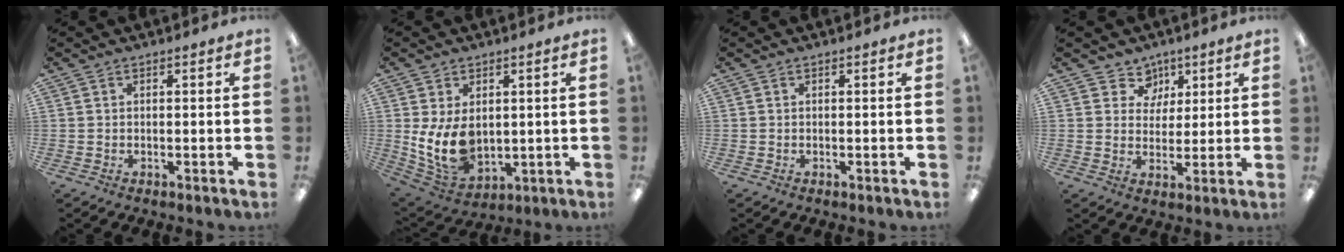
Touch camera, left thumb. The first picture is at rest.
{"total": 11.5, "force": [0.8, 8.1, 8.1], "torque": [-0.171, -0.010, 0.019]}
{"total": 0.0}
{"total": 6.6, "force": [3.8, 5.4, 0.2], "torque": [-0.003, -0.028, 0.069]}